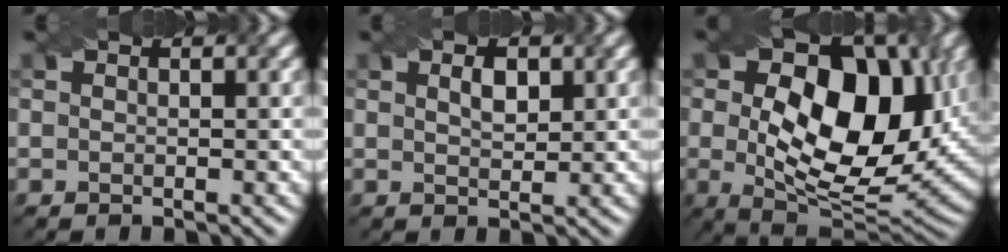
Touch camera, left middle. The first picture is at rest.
{"total": 0.5, "force": [-0.4, 0.1, 0.3], "torque": [-0.017, 0.014, 0.009]}
{"total": 13.9, "force": [1.2, 8.3, 11.1], "torque": [-0.164, 0.006, 0.035]}